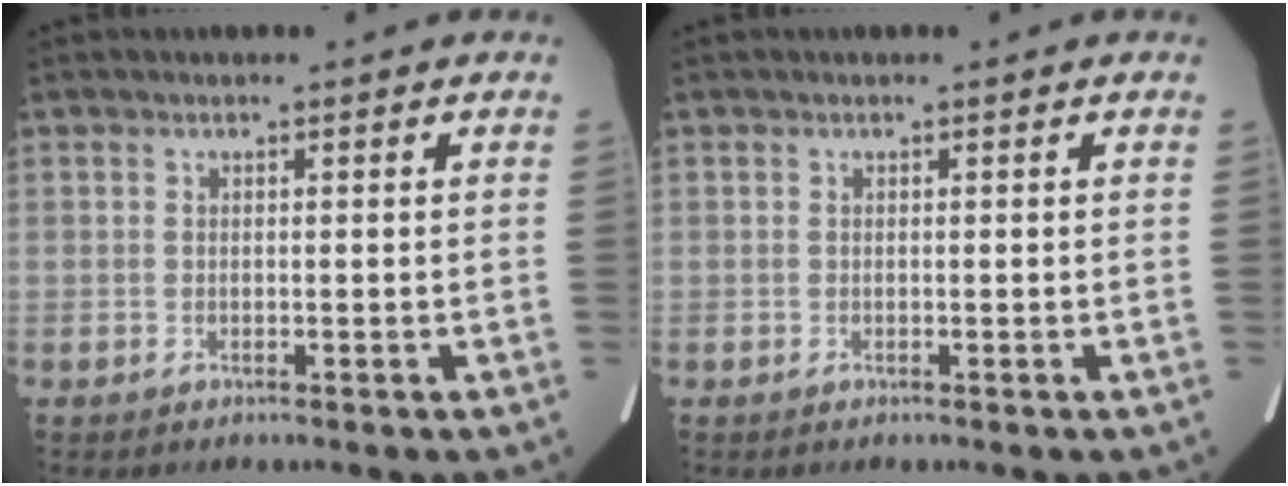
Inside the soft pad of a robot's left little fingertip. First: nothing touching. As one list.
[{"total": 0.0}]